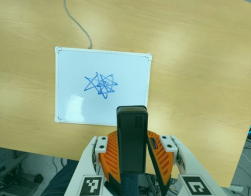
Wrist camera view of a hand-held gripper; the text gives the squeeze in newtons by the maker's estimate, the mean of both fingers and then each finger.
{"total": 5.3, "left": 4.9, "right": 5.7}